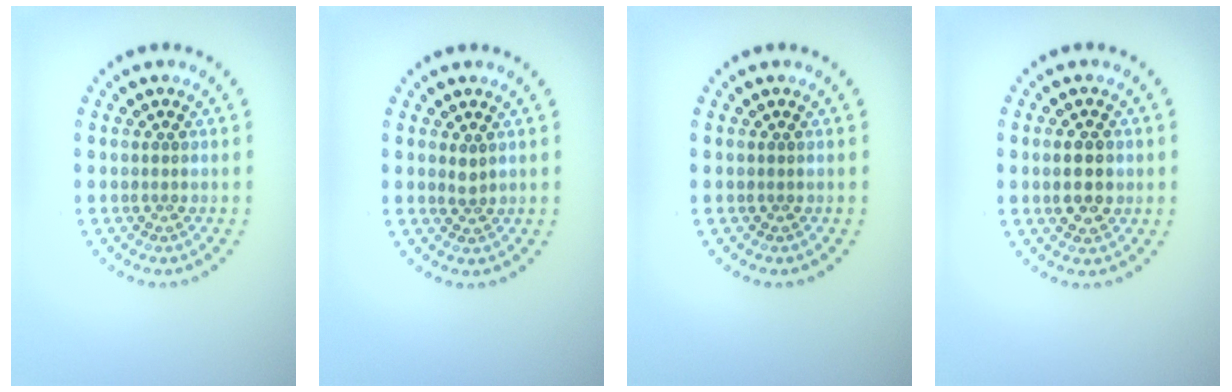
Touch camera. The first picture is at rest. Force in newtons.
{"total": 0.9, "press": 0.6, "slide": 0.7}
{"total": 0.0}
{"total": 2.8, "press": 2.8, "slide": 0.1}